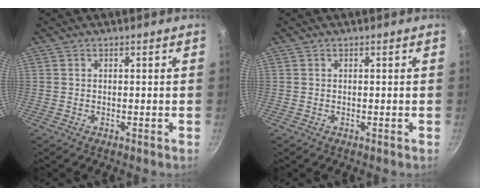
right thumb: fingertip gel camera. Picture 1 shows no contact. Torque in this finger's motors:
{"motor_torque": [0.00, 0.00, -0.25, 0.25, 0.00]}